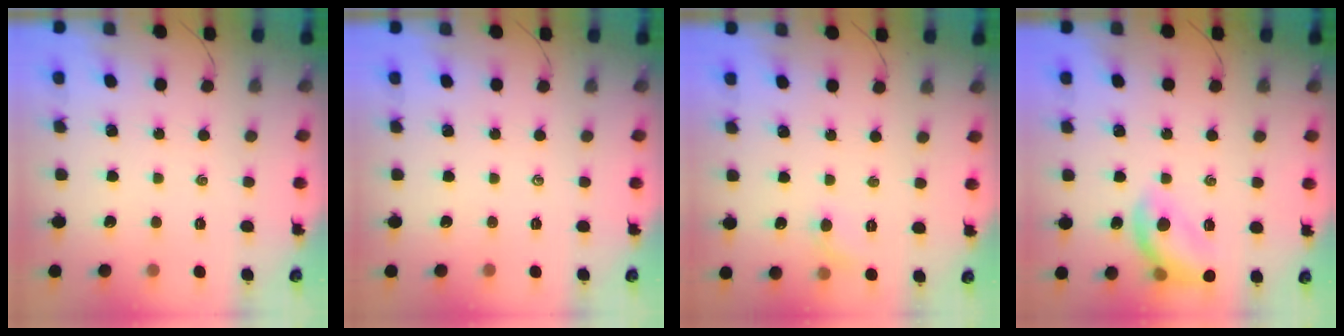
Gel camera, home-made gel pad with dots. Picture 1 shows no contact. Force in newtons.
{"total": 0.0}
{"total": 5.4, "press": 5.1, "slide": 1.7}
{"total": 13.1, "press": 13.1, "slide": 1.3}